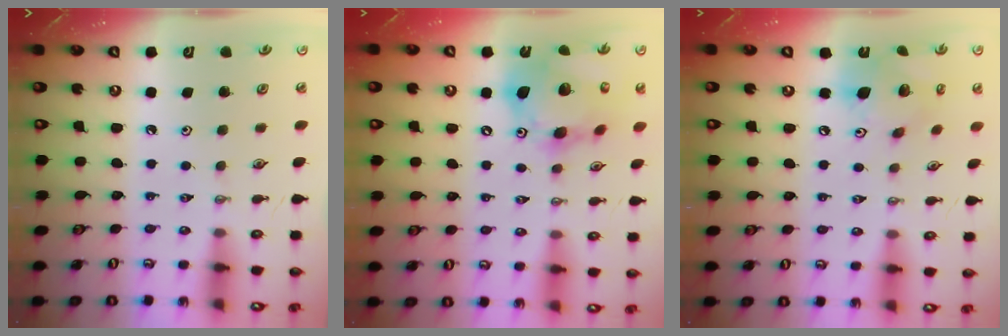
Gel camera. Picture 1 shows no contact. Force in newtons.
{"total": 17.9, "press": 17.5, "slide": 3.7}
{"total": 15.1, "press": 14.9, "slide": 2.6}